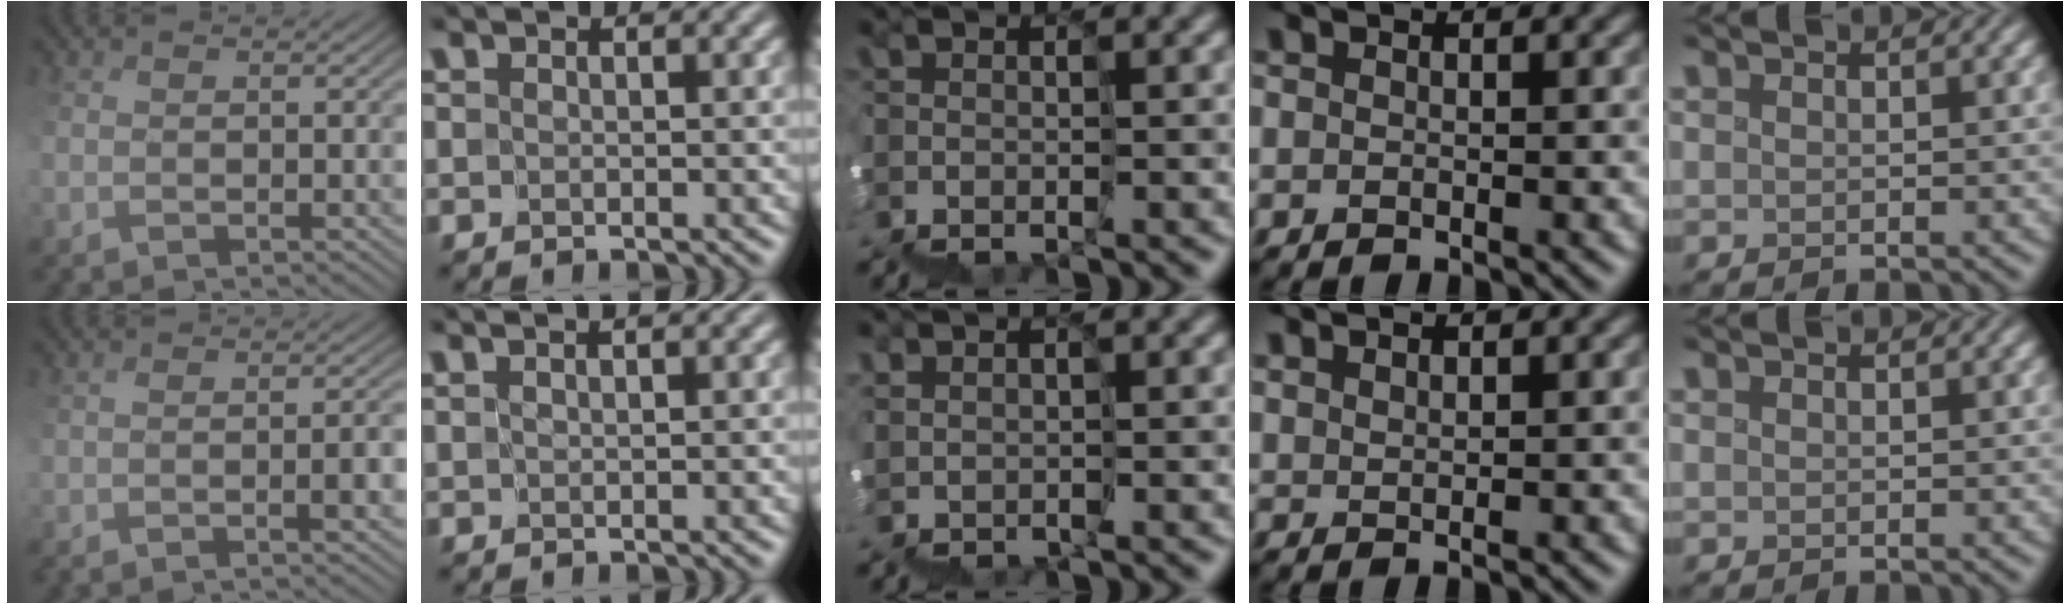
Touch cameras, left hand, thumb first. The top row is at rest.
{"thumb": {"total": 2.8, "force": [-1.4, 0.1, 2.4], "torque": [-0.028, 0.002, -0.014]}, "index": {"total": 2.5, "force": [1.9, 0.8, 1.4], "torque": [-0.015, 0.017, 0.005]}, "middle": {"total": 1.8, "force": [0.9, 1.0, 1.2], "torque": [-0.011, -0.001, 0.020]}, "ring": {"total": 1.3, "force": [1.2, -0.2, 0.3], "torque": [-0.010, 0.006, 0.030]}}